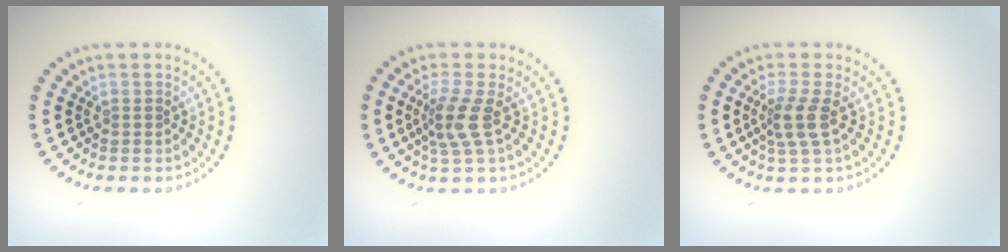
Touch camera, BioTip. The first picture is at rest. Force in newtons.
{"total": 3.0, "press": 2.2, "slide": 1.9}
{"total": 2.6, "press": 2.0, "slide": 1.6}